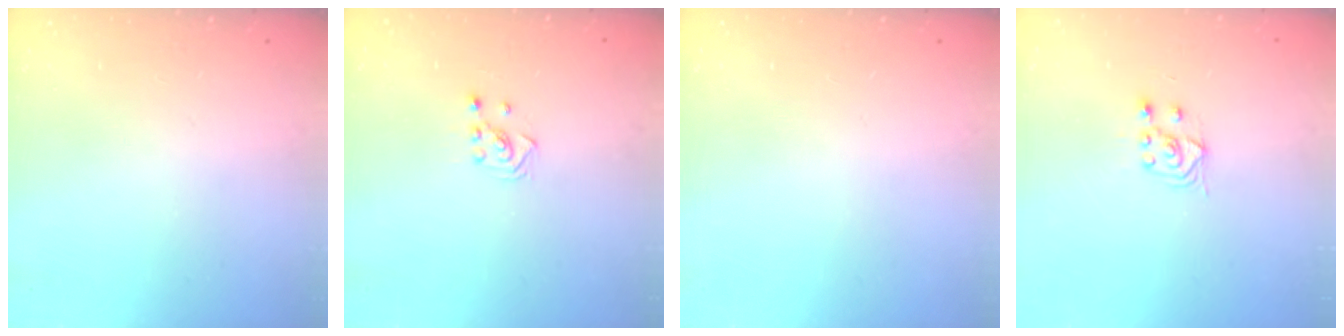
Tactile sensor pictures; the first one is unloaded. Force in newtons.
{"total": 2.5, "press": 2.4, "slide": 0.8}
{"total": 0.0}
{"total": 3.9, "press": 3.8, "slide": 0.9}